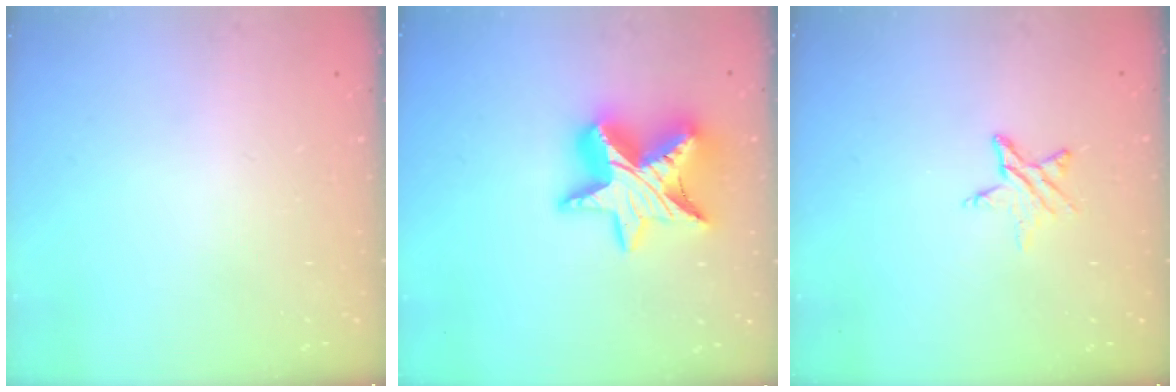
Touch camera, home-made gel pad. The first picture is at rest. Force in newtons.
{"total": 16.2, "press": 16.1, "slide": 1.7}
{"total": 5.6, "press": 5.5, "slide": 0.6}